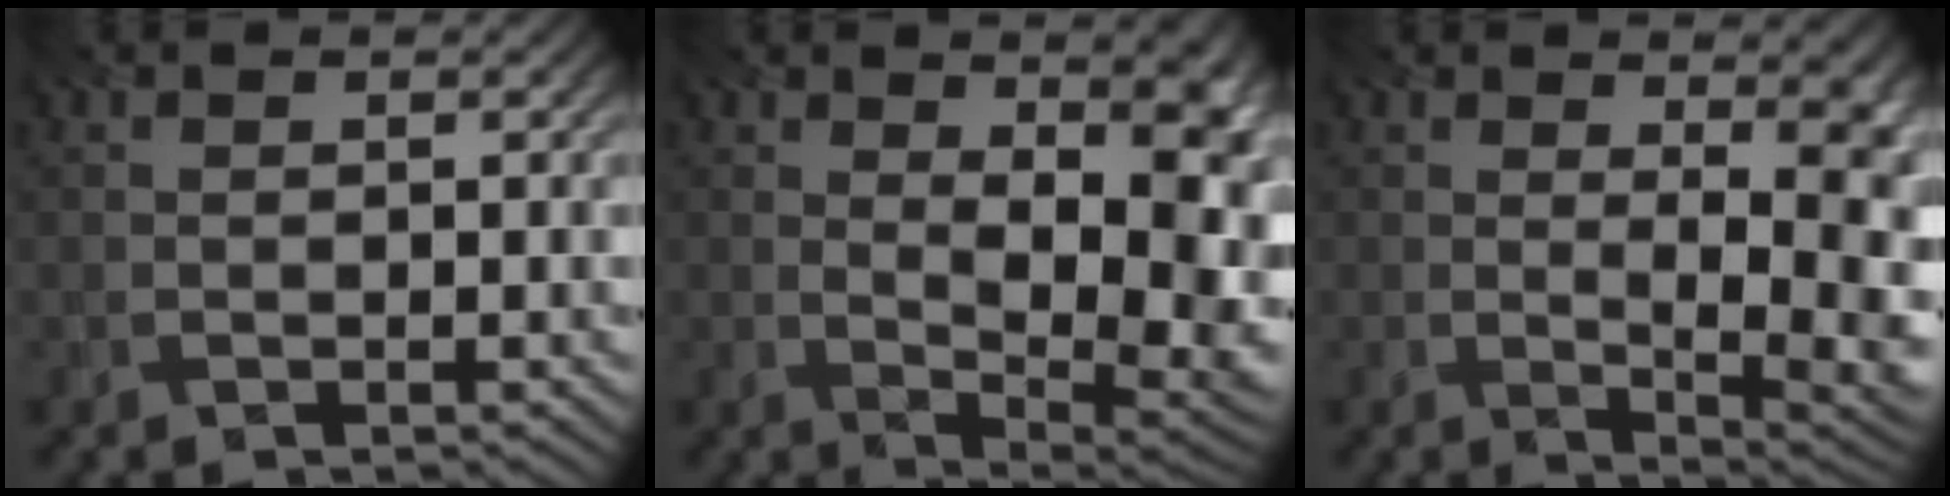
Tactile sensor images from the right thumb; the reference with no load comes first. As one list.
[{"total": 11.1, "force": [1.0, 5.1, 9.8], "torque": [-0.123, -0.002, 0.024]}, {"total": 9.6, "force": [1.2, 3.3, 9.0], "torque": [-0.099, 0.006, 0.026]}]